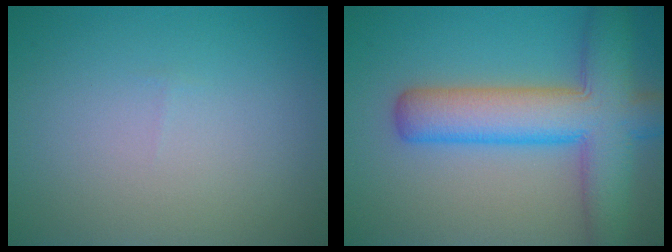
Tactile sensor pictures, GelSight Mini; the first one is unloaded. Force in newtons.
{"total": 9.1, "press": 9.1, "slide": 0.4}